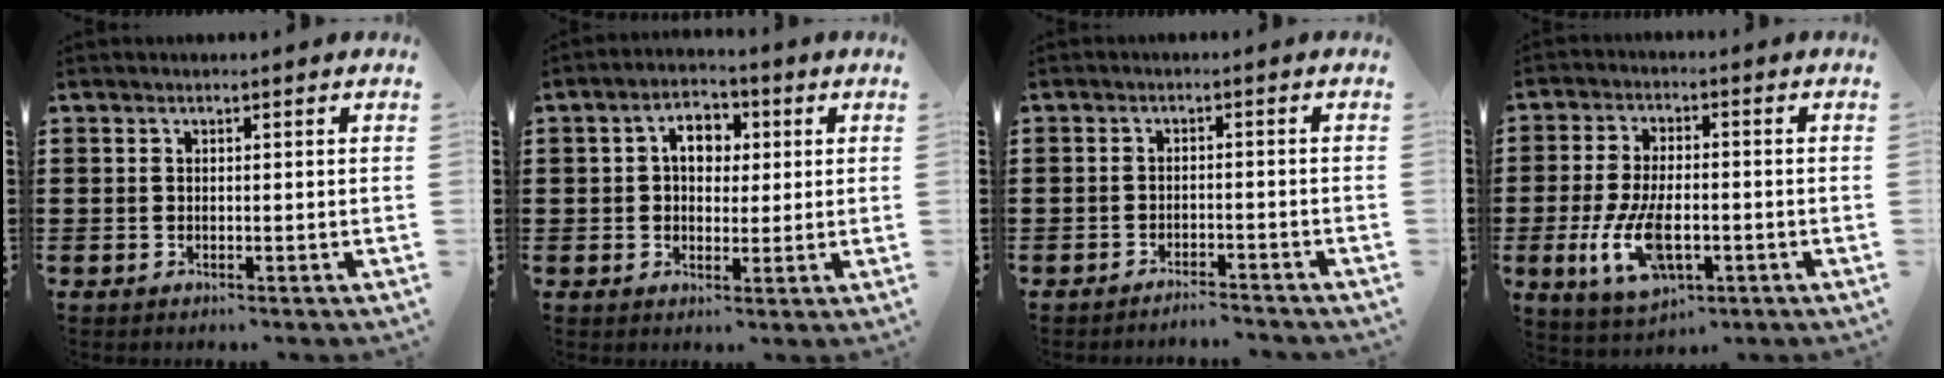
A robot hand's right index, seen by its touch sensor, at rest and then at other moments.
{"total": 4.8, "force": [0.9, 3.5, 3.2], "torque": [-0.057, 0.010, 0.008]}
{"total": 2.2, "force": [-2.1, -0.1, 0.2], "torque": [-0.008, 0.002, -0.046]}
{"total": 9.5, "force": [-2.6, 4.5, 7.9], "torque": [-0.177, -0.012, -0.046]}